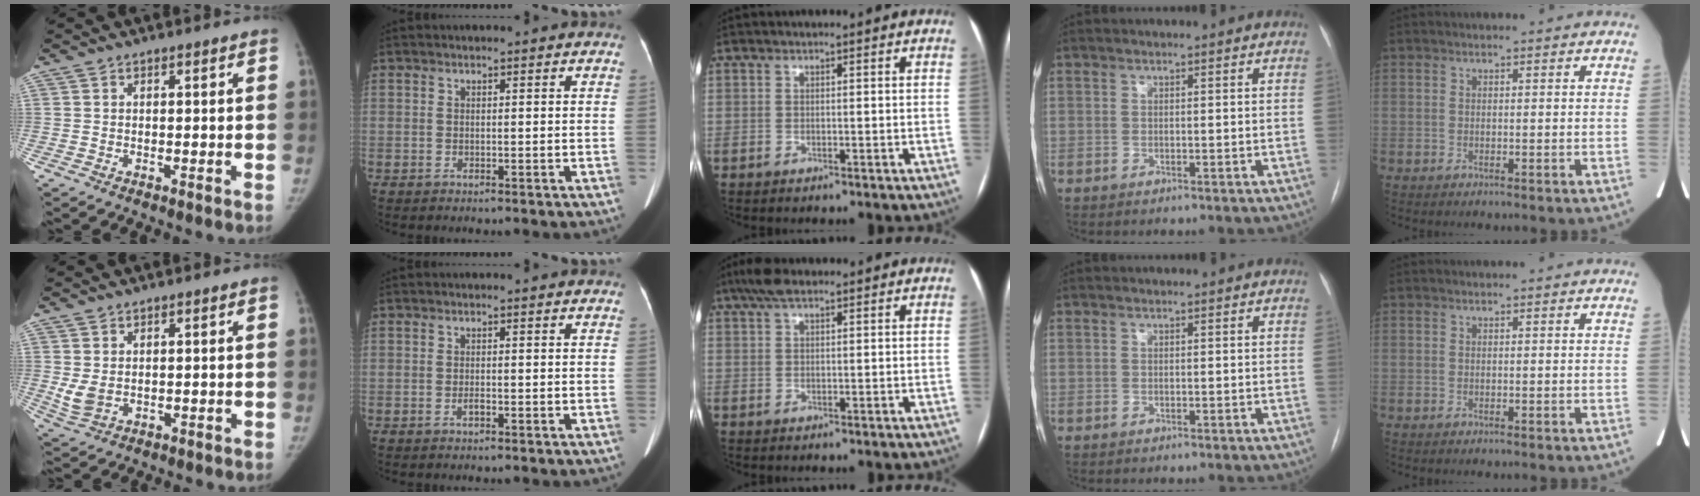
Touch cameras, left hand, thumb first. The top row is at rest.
{"thumb": {"total": 3.6, "force": [0.5, 2.6, 2.4], "torque": [-0.049, -0.011, 0.021]}, "index": {"total": 0.7, "force": [-0.4, 0.1, 0.6], "torque": [-0.013, 0.000, -0.007]}, "middle": {"total": 4.0, "force": [2.8, 1.2, 2.6], "torque": [-0.057, 0.023, 0.052]}}